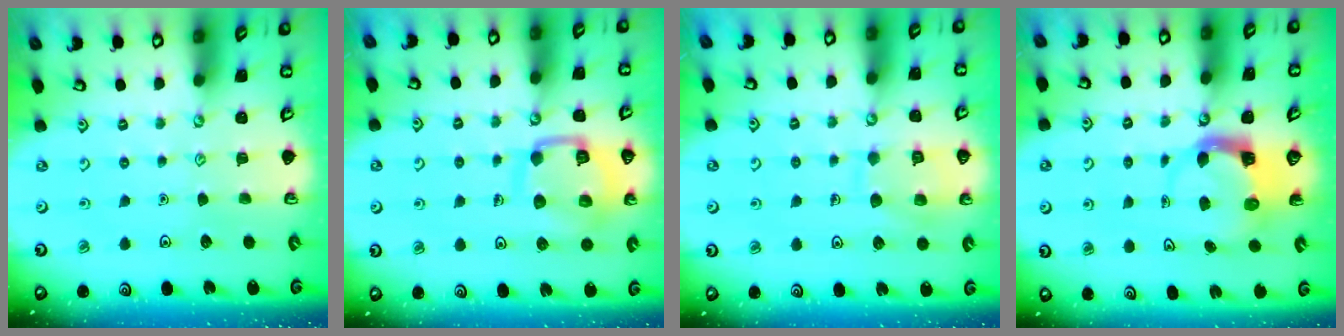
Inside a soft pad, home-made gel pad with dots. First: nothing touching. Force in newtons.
{"total": 12.4, "press": 12.3, "slide": 1.2}
{"total": 9.9, "press": 9.9, "slide": 0.9}
{"total": 3.9, "press": 3.8, "slide": 0.6}